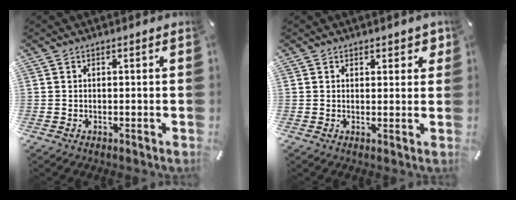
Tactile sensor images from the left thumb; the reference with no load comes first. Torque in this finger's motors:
{"motor_torque": [0.12, -0.45, -0.07, 0.22, -0.09]}